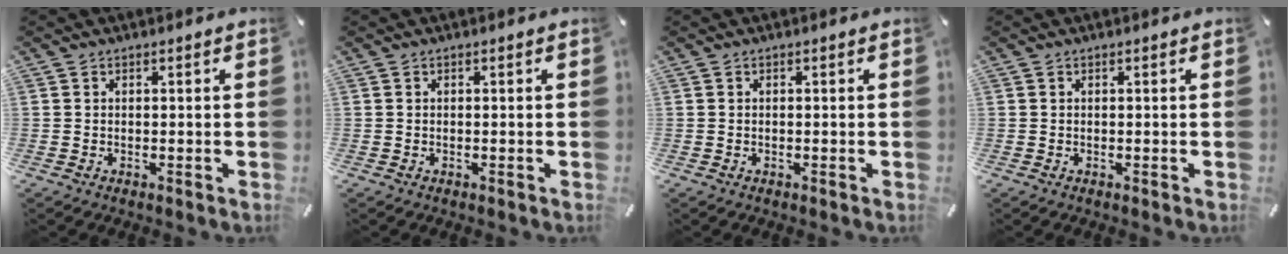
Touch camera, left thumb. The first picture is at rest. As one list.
[{"total": 0.0}, {"total": 0.0}, {"total": 0.0}]